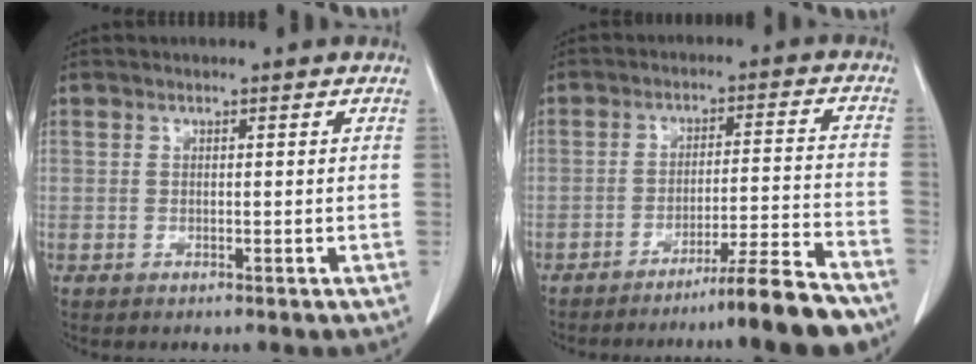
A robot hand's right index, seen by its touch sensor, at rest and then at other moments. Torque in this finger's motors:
{"motor_torque": [0.76, -1.00, 0.11, 0.02]}